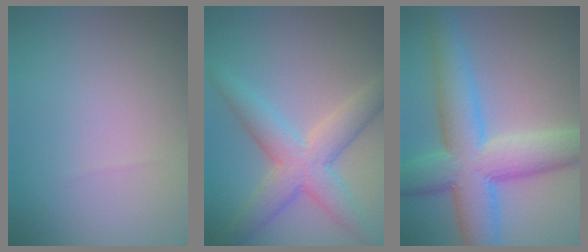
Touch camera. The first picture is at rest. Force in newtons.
{"total": 5.7, "press": 5.6, "slide": 0.4}
{"total": 9.4, "press": 9.4, "slide": 0.1}